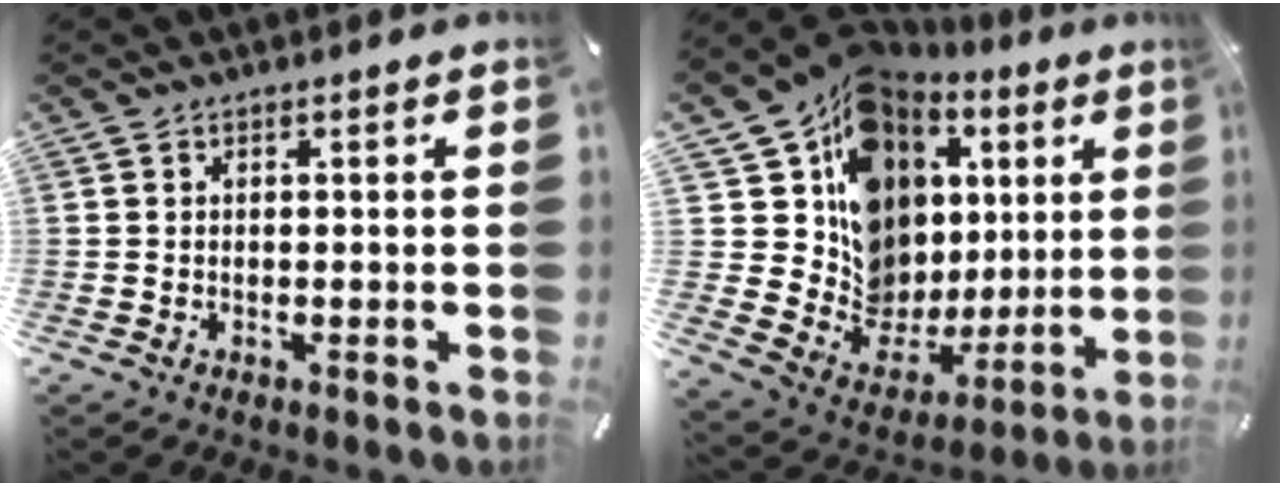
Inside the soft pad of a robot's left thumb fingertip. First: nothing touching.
{"total": 15.1, "force": [5.5, 12.7, 6.1], "torque": [-0.113, -0.079, 0.116]}